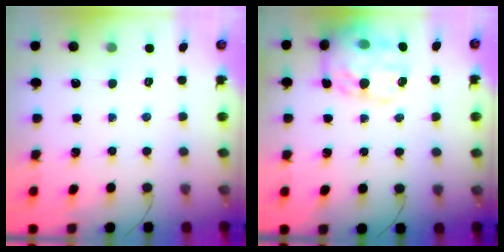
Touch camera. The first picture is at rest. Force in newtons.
{"total": 21.1, "press": 20.9, "slide": 2.9}